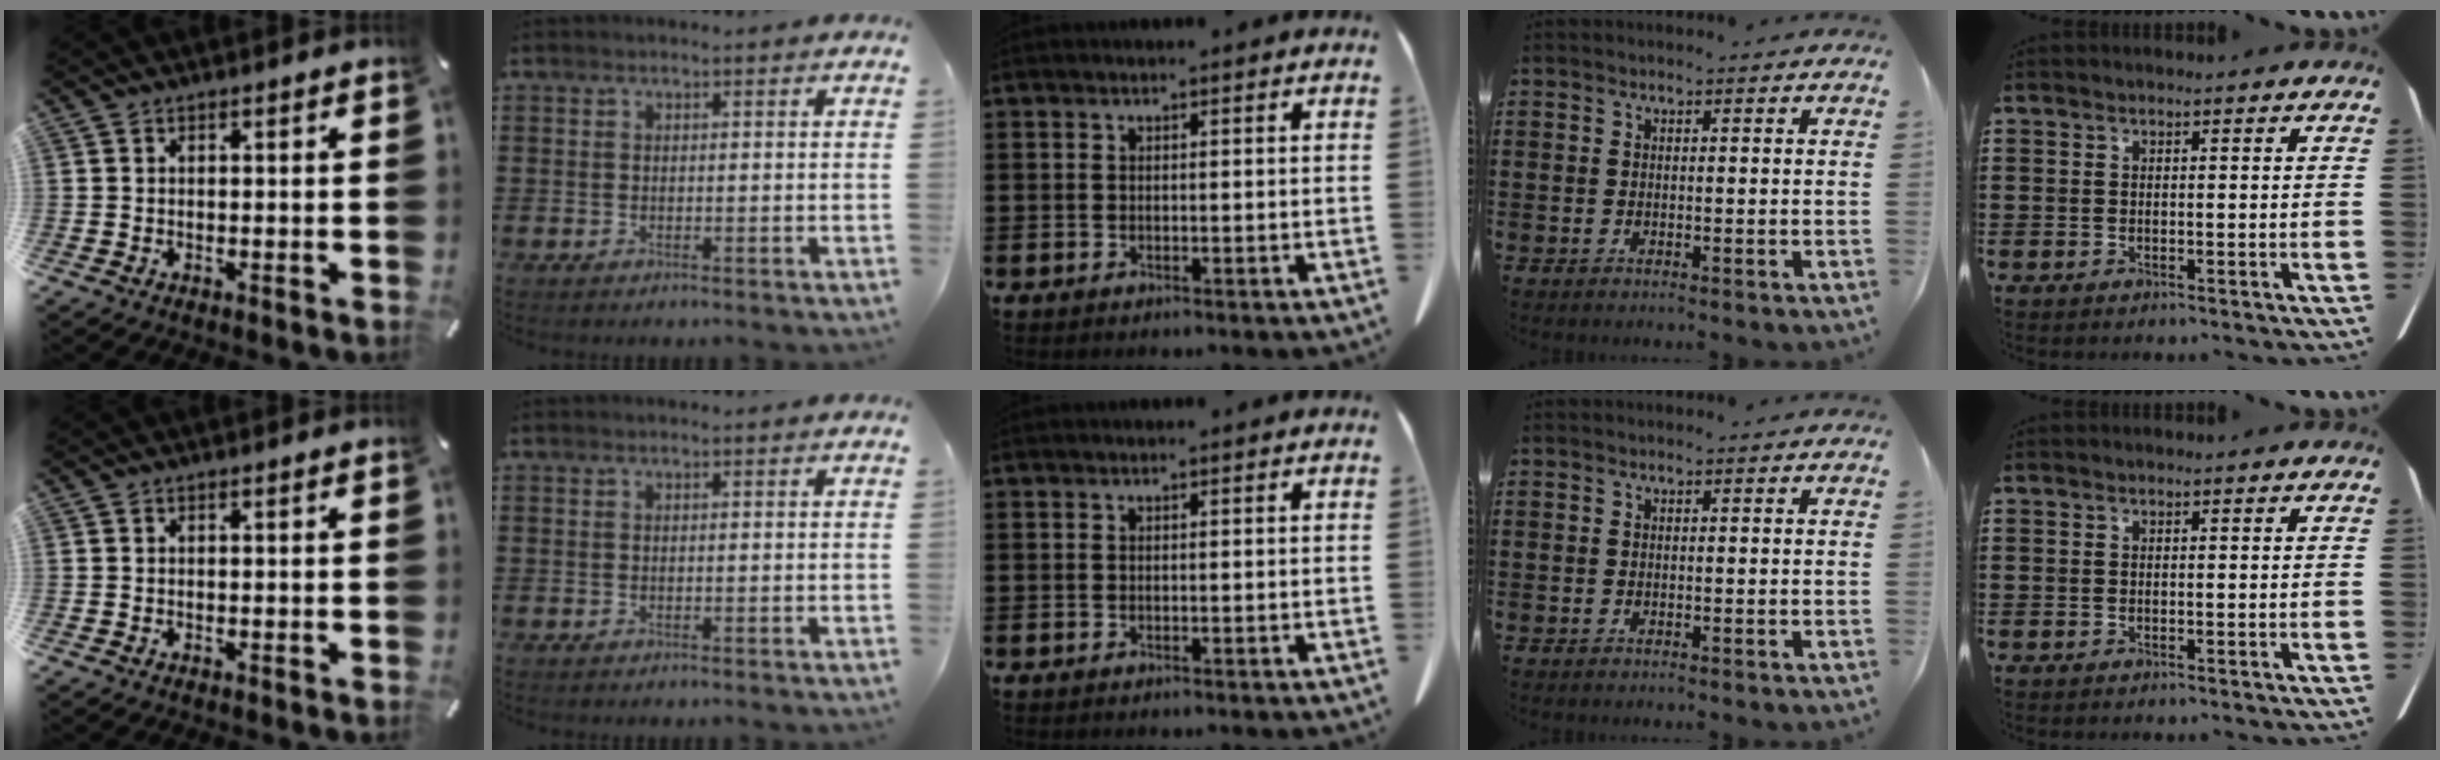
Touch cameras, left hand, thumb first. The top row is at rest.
{}